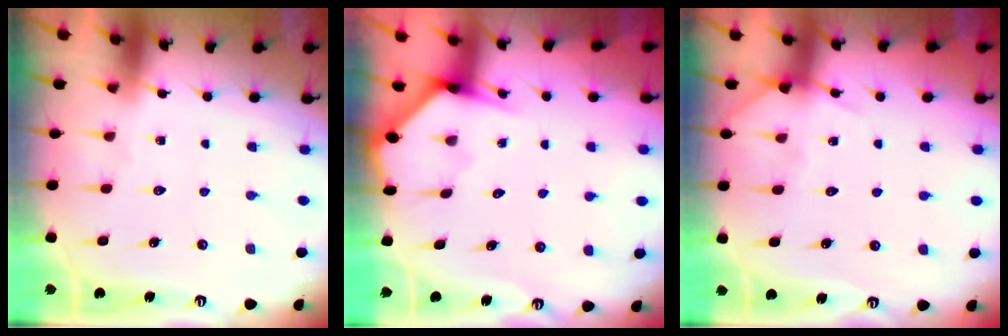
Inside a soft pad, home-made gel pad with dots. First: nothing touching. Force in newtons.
{"total": 3.5, "press": 3.4, "slide": 0.3}
{"total": 5.1, "press": 5.0, "slide": 0.7}